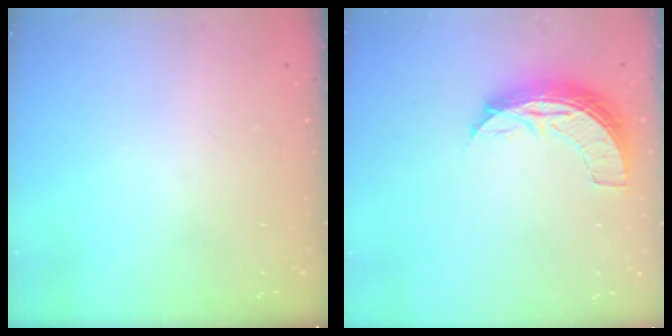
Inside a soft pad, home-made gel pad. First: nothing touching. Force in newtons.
{"total": 8.1, "press": 8.1, "slide": 0.6}